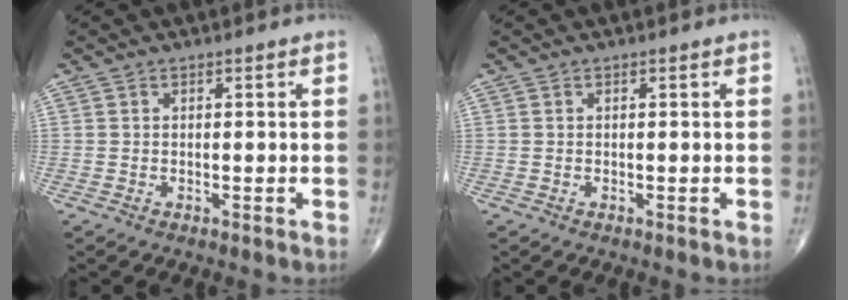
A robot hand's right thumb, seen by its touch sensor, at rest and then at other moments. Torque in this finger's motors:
{"motor_torque": [0.01, 0.01, -0.03, 0.03, 0.00]}